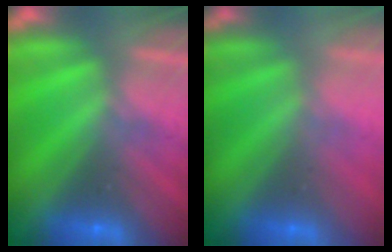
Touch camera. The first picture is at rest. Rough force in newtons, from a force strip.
{"total": 2.5}